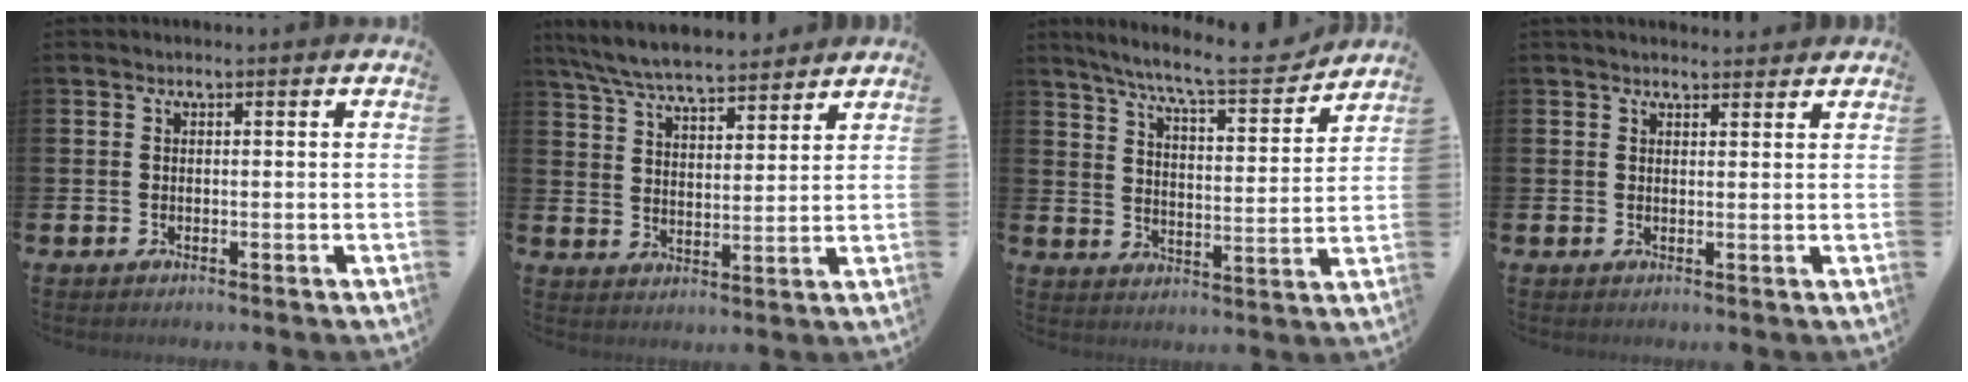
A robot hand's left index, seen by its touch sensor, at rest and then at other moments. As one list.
[{"total": 7.0, "force": [6.7, 0.9, 1.9], "torque": [-0.066, -0.032, 0.121]}, {"total": 8.9, "force": [8.0, 0.7, 3.7], "torque": [-0.092, -0.051, 0.136]}, {"total": 1.7, "force": [1.7, 0.4, 0.1], "torque": [0.005, -0.008, 0.028]}]